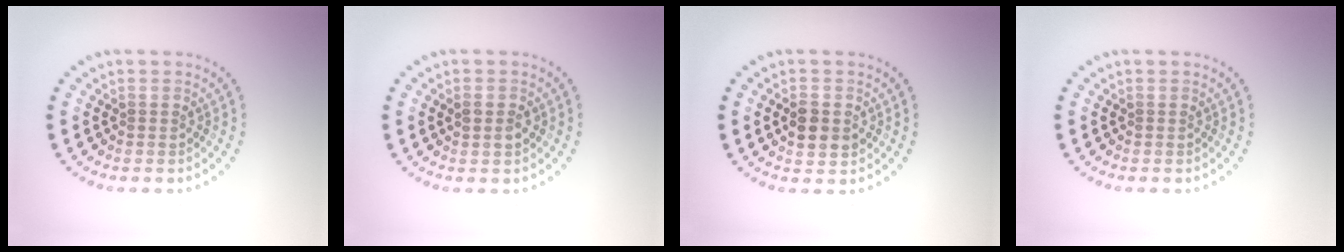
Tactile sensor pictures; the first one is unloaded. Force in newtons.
{"total": 1.4, "press": 1.4, "slide": 0.2}
{"total": 3.0, "press": 3.0, "slide": 0.2}
{"total": 0.0}